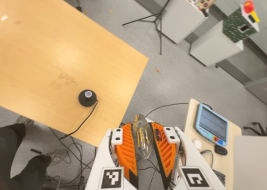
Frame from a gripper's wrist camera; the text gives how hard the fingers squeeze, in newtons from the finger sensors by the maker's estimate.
{"total": 12.5, "left": 12.5, "right": 12.5}